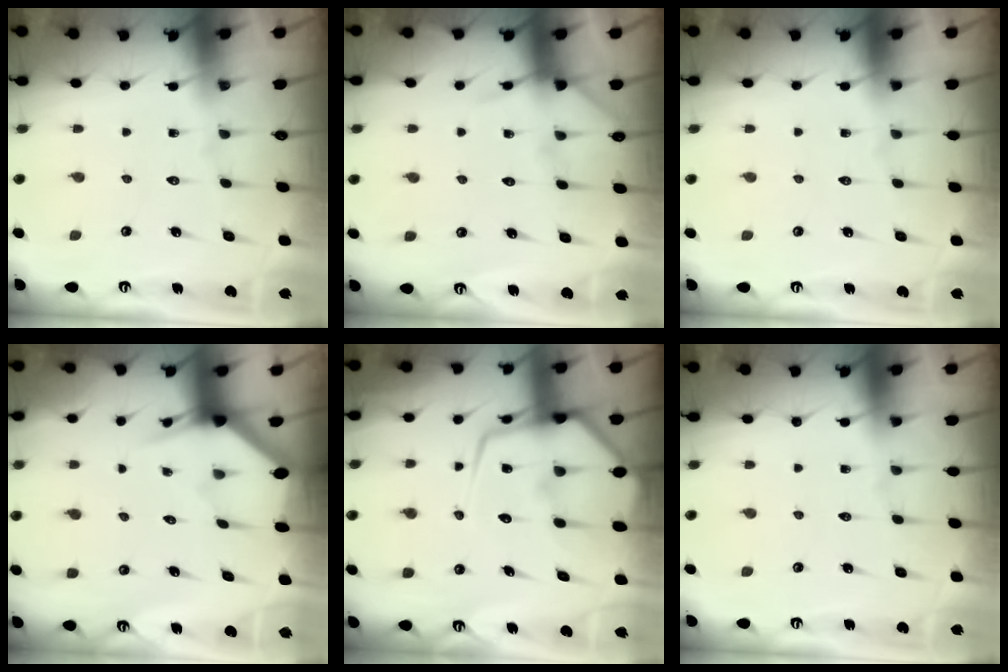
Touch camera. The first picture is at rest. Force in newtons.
{"total": 4.7, "press": 4.7, "slide": 0.6}
{"total": 0.0}
{"total": 3.1, "press": 3.1, "slide": 0.2}
{"total": 15.7, "press": 15.6, "slide": 1.7}
{"total": 0.0}